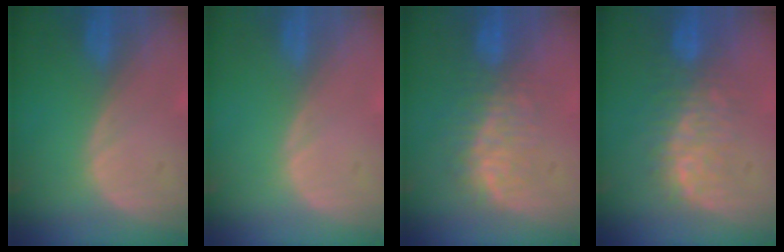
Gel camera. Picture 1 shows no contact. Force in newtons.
{"total": 0.0}
{"total": 7.7, "press": 7.3, "slide": 2.7}
{"total": 7.8, "press": 7.6, "slide": 1.7}